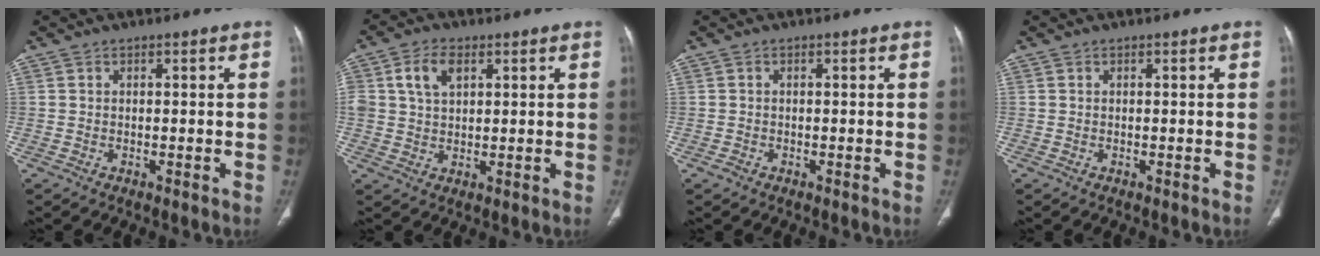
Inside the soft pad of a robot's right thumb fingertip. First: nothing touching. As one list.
[{"total": 5.8, "force": [2.2, 3.7, 3.9], "torque": [-0.065, 0.000, 0.044]}, {"total": 0.8, "force": [-0.5, 0.6, 0.2], "torque": [-0.004, 0.001, -0.011]}, {"total": 0.0}]